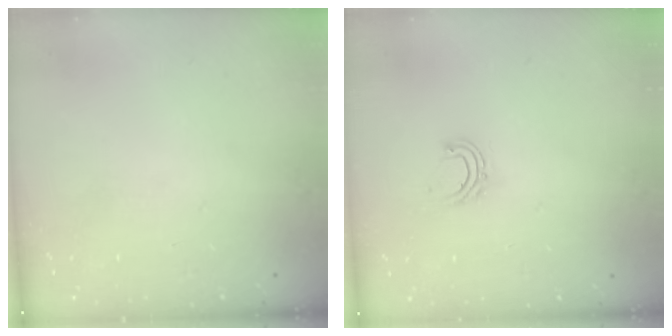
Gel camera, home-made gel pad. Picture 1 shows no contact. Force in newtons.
{"total": 5.8, "press": 5.7, "slide": 1.1}